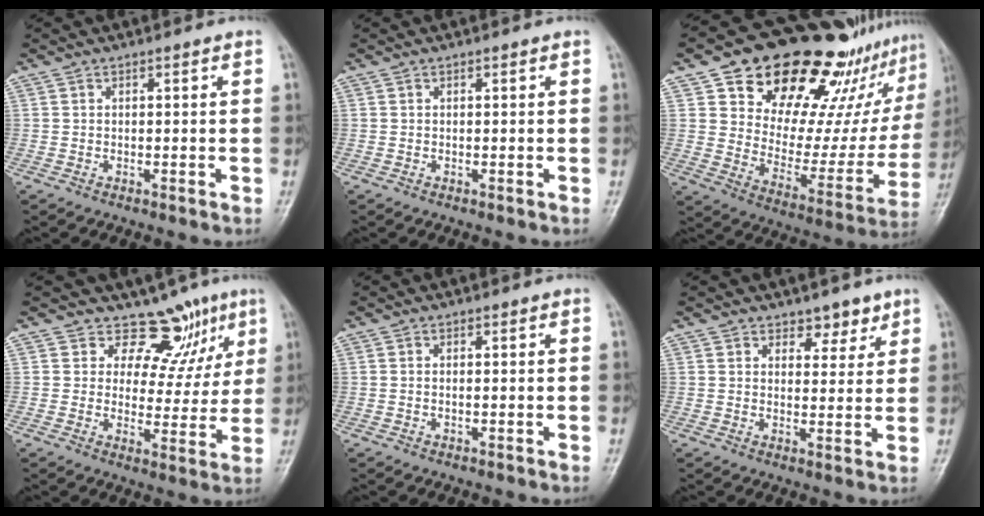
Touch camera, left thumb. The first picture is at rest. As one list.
[{"total": 0.0}, {"total": 29.2, "force": [19.8, 12.6, 17.3], "torque": [-0.213, -0.074, 0.292]}, {"total": 9.5, "force": [6.7, 6.2, 2.7], "torque": [0.006, -0.038, 0.088]}, {"total": 0.8, "force": [-0.1, 0.3, 0.7], "torque": [-0.019, 0.006, -0.001]}, {"total": 4.1, "force": [3.0, 2.5, 1.3], "torque": [0.014, -0.019, 0.043]}]